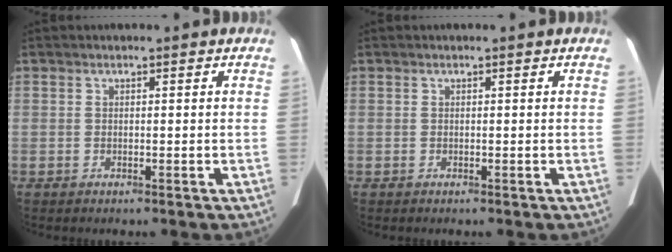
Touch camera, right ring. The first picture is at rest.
{"total": 0.0}